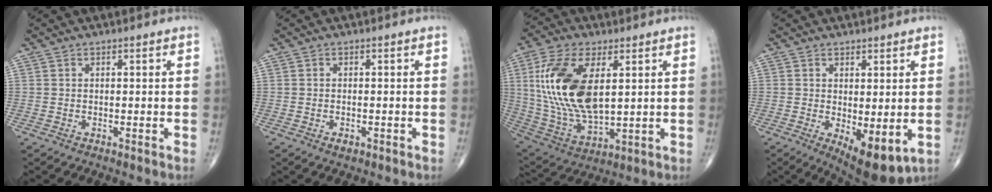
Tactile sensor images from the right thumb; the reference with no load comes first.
{"total": 1.5, "force": [-0.7, 0.8, 1.0], "torque": [-0.018, 0.004, -0.009]}
{"total": 19.9, "force": [4.1, 10.1, 16.6], "torque": [-0.339, -0.019, 0.084]}
{"total": 8.6, "force": [-1.5, 3.4, 7.7], "torque": [-0.107, -0.023, -0.011]}